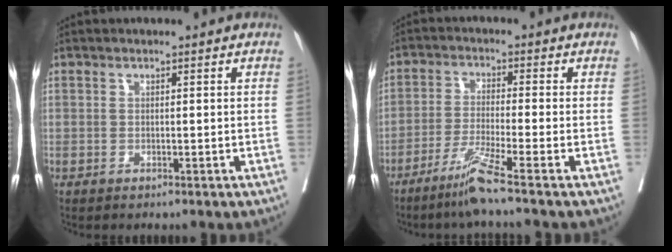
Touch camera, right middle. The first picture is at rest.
{"total": 6.1, "force": [-4.3, -1.7, 4.0], "torque": [-0.079, -0.023, -0.090]}